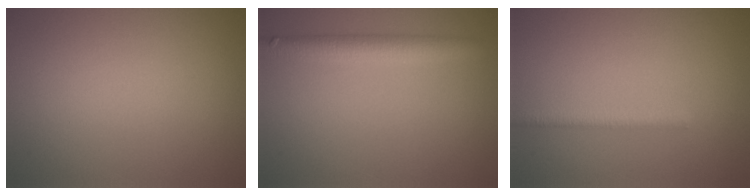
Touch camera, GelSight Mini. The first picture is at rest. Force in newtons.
{"total": 3.3, "press": 3.3, "slide": 0.0}
{"total": 1.6, "press": 1.6, "slide": 0.0}